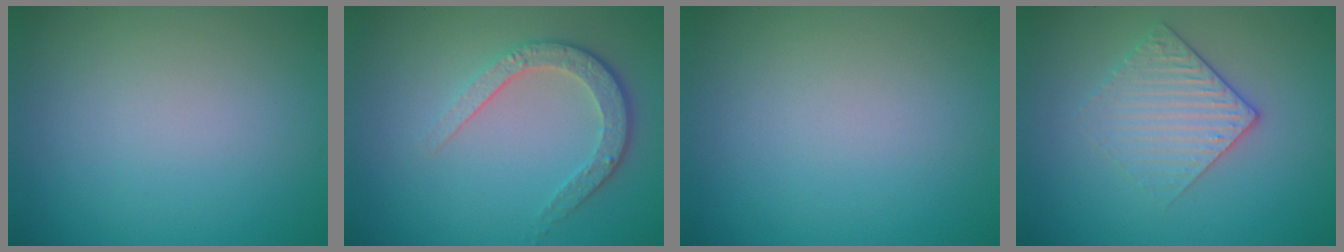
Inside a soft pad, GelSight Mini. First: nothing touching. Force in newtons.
{"total": 3.6, "press": 2.8, "slide": 2.2}
{"total": 0.0}
{"total": 2.9, "press": 2.6, "slide": 1.2}